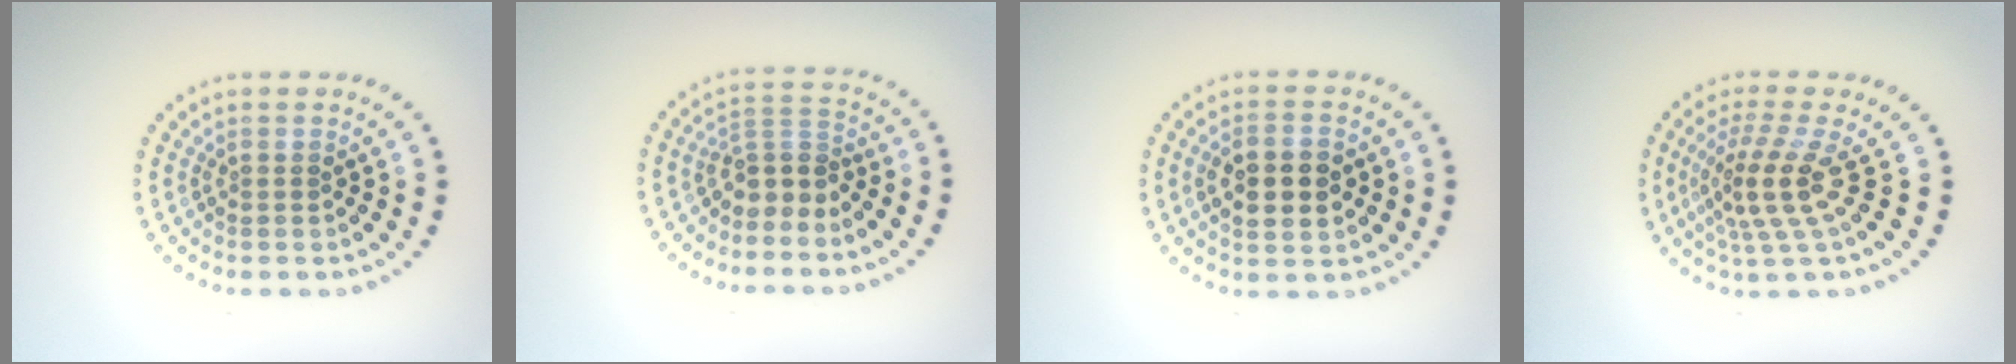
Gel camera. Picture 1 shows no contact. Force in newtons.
{"total": 2.9, "press": 2.1, "slide": 2.0}
{"total": 3.7, "press": 3.7, "slide": 0.2}
{"total": 3.9, "press": 2.8, "slide": 2.8}